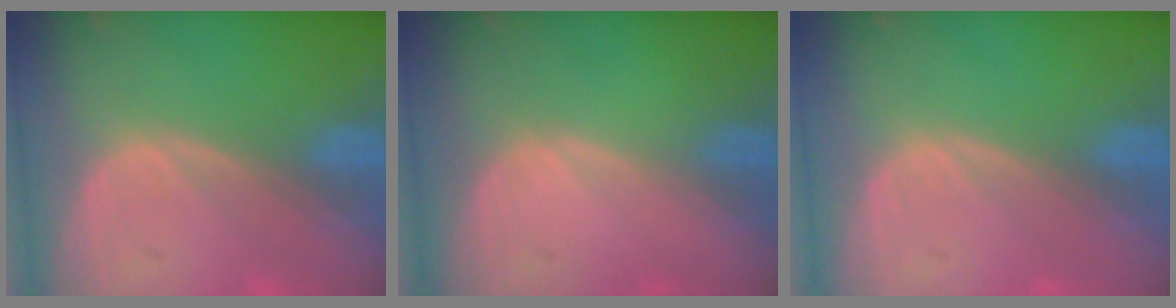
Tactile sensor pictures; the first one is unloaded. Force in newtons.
{"total": 0.0}
{"total": 0.0}